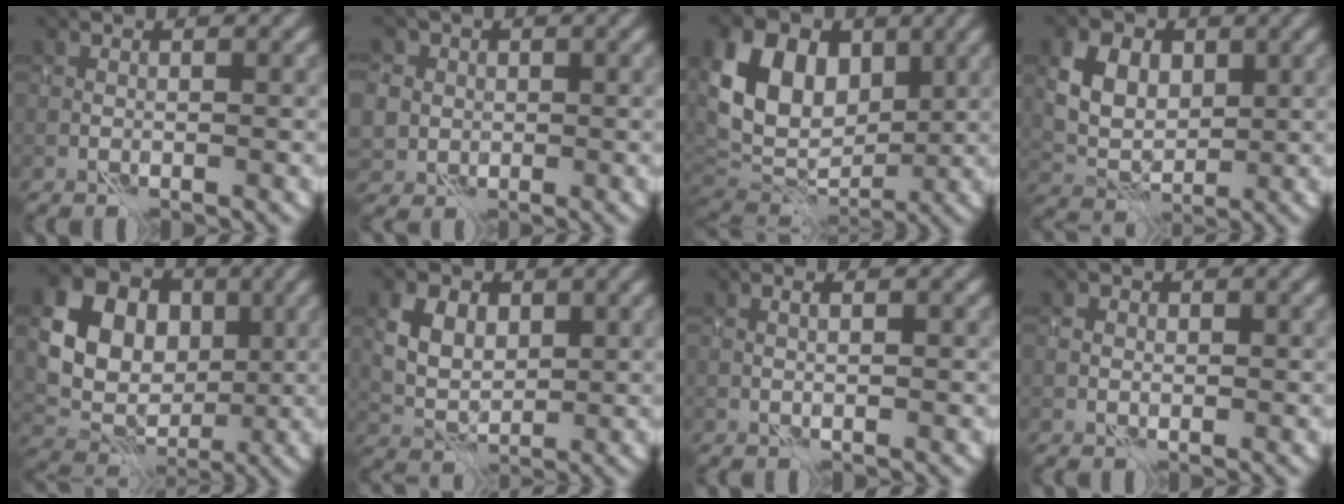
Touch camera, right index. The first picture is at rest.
{"total": 6.6, "force": [1.3, 6.1, 2.2], "torque": [-0.045, 0.027, -0.006]}
{"total": 10.6, "force": [3.3, 7.5, 6.8], "torque": [-0.144, 0.015, 0.054]}
{"total": 5.3, "force": [2.0, 3.7, 3.2], "torque": [-0.075, 0.003, 0.032]}
{"total": 19.1, "force": [5.8, 16.2, 8.4], "torque": [-0.189, 0.026, 0.078]}
{"total": 4.8, "force": [1.9, 3.2, 3.0], "torque": [-0.067, 0.005, 0.032]}
{"total": 0.7, "force": [0.4, -0.2, 0.5], "torque": [-0.013, 0.003, 0.008]}
{"total": 1.0, "force": [0.3, 1.0, 0.3], "torque": [-0.003, 0.002, 0.003]}